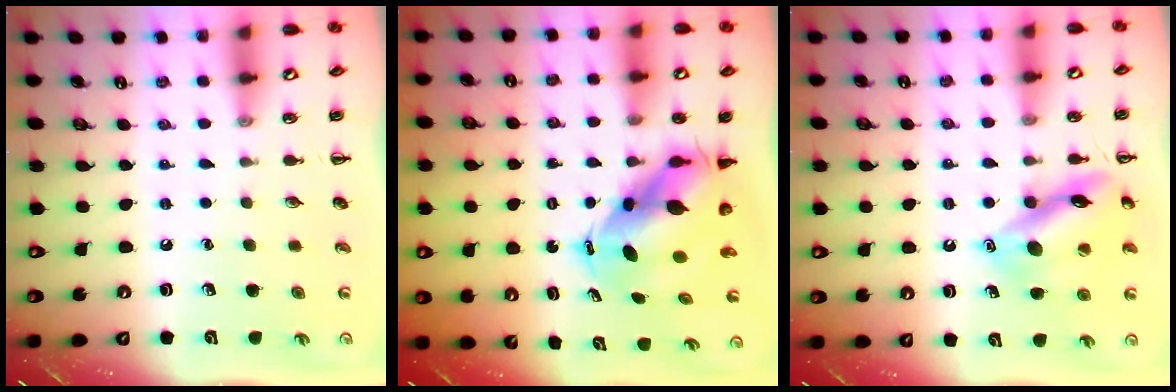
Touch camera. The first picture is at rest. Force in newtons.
{"total": 8.1, "press": 7.8, "slide": 2.4}
{"total": 14.9, "press": 14.9, "slide": 1.3}